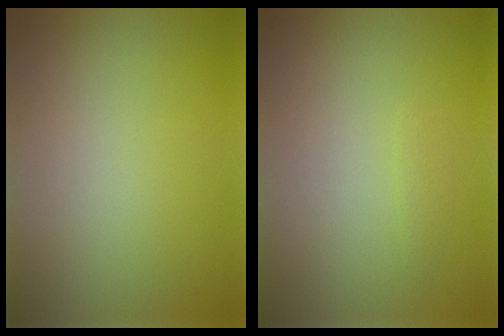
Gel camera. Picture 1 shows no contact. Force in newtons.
{"total": 0.6, "press": 0.6, "slide": 0.1}